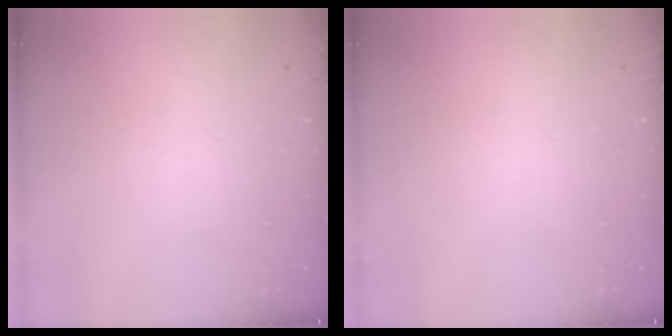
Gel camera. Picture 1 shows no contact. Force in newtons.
{"total": 0.0}